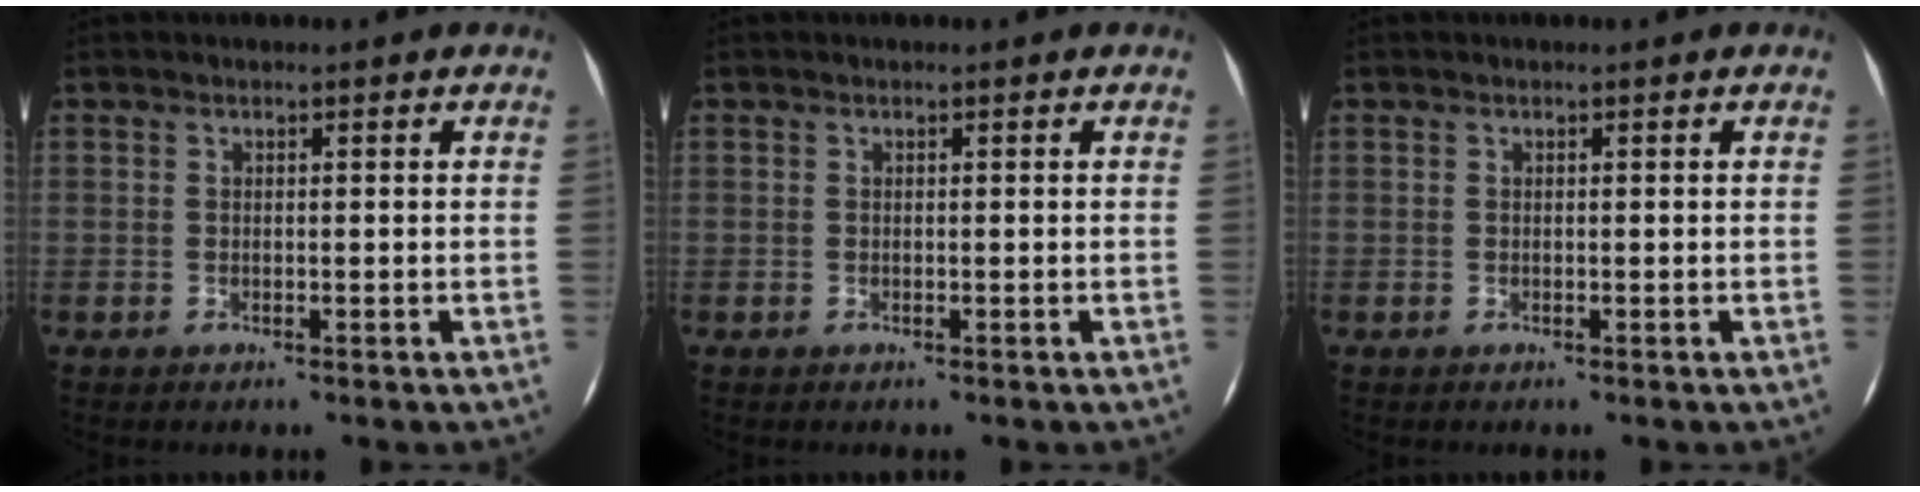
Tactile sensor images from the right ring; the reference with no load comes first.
{"total": 0.0}
{"total": 0.0}